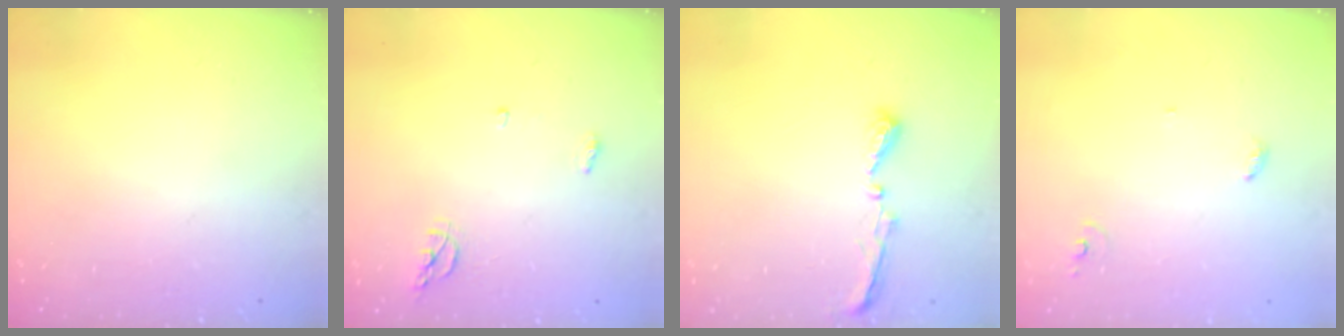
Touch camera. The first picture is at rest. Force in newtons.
{"total": 5.6, "press": 5.6, "slide": 0.7}
{"total": 5.5, "press": 5.5, "slide": 0.5}
{"total": 3.6, "press": 3.6, "slide": 0.2}